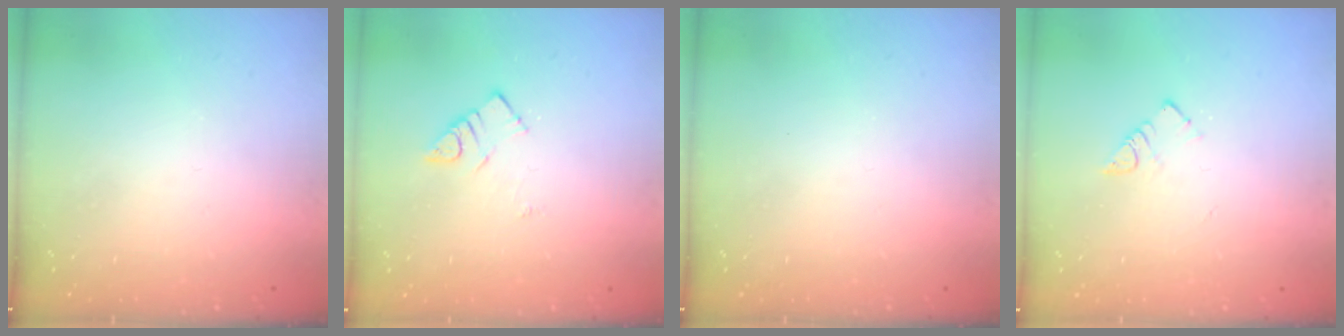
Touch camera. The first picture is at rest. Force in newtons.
{"total": 4.3, "press": 4.3, "slide": 0.5}
{"total": 0.0}
{"total": 3.9, "press": 3.9, "slide": 0.2}